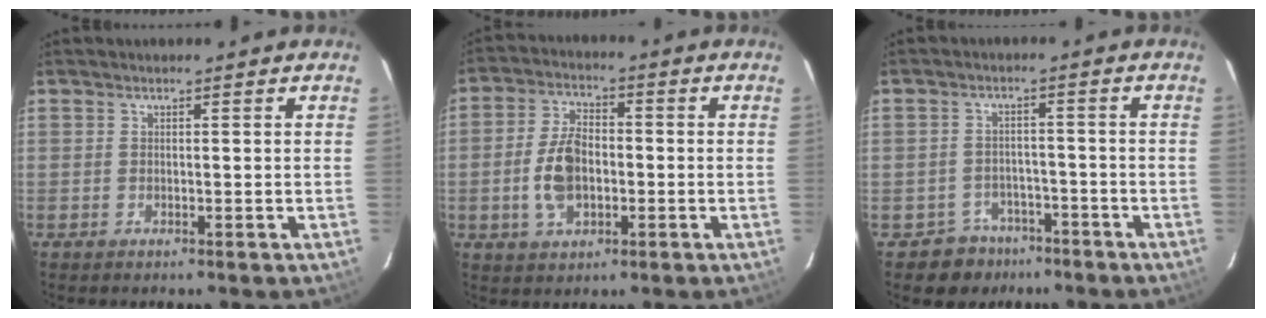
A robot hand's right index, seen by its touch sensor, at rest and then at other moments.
{"total": 9.2, "force": [-1.7, 5.5, 7.2], "torque": [-0.144, 0.013, -0.024]}
{"total": 5.9, "force": [-3.9, 4.4, -0.3], "torque": [-0.005, 0.032, -0.055]}